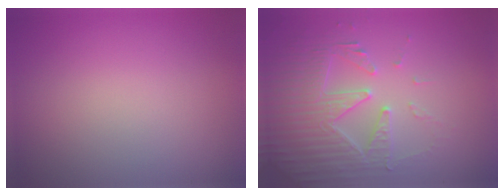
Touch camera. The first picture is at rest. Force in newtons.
{"total": 4.8, "press": 4.4, "slide": 2.0}